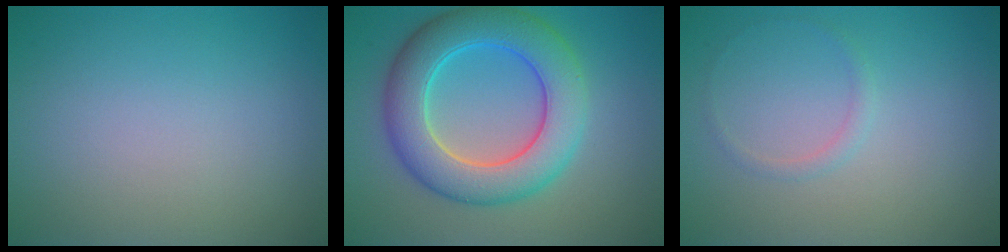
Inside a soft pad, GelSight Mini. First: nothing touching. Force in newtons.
{"total": 8.1, "press": 8.1, "slide": 0.2}
{"total": 0.8, "press": 0.8, "slide": 0.0}